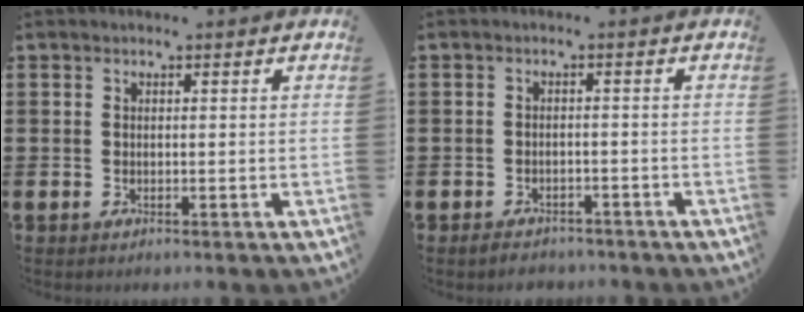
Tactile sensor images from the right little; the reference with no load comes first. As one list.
[{"total": 1.7, "force": [-1.6, 0.4, -0.1], "torque": [-0.006, 0.003, -0.036]}]